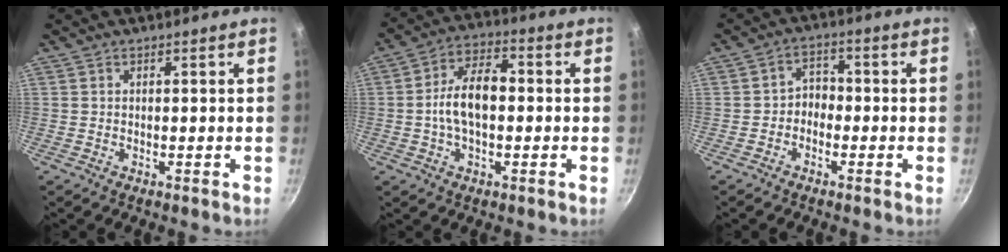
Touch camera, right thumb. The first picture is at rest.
{"total": 10.4, "force": [-0.4, 5.9, 8.6], "torque": [-0.135, 0.032, -0.017]}
{"total": 3.6, "force": [-1.4, 2.8, 1.8], "torque": [-0.007, 0.025, -0.031]}